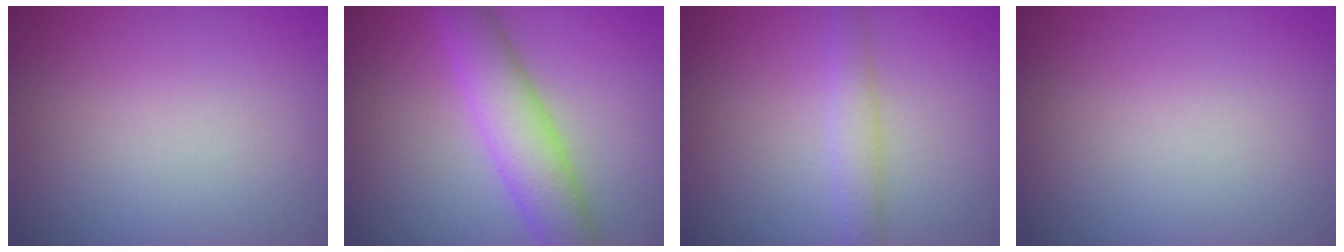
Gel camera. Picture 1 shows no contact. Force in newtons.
{"total": 5.6, "press": 5.6, "slide": 0.3}
{"total": 2.1, "press": 2.1, "slide": 0.1}
{"total": 0.0}